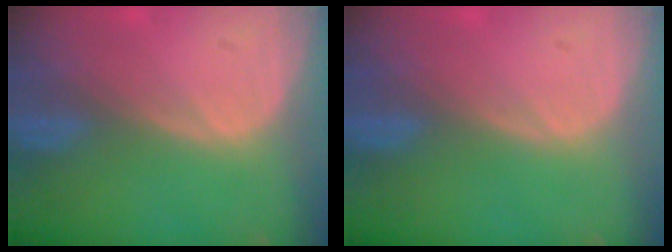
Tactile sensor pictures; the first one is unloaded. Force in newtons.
{"total": 0.0}